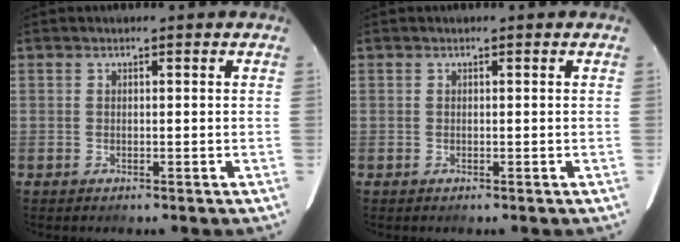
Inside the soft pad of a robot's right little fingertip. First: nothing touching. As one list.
[{"total": 0.0}]